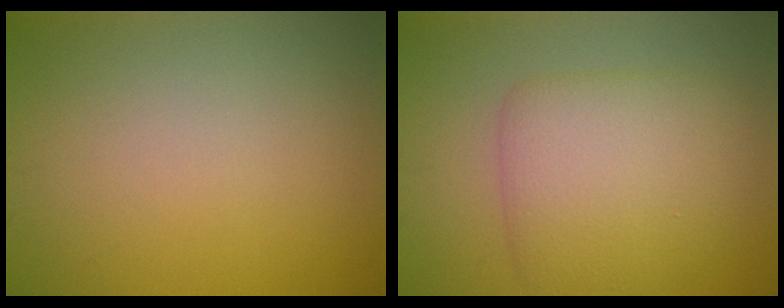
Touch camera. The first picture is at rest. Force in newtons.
{"total": 5.9, "press": 5.9, "slide": 0.1}